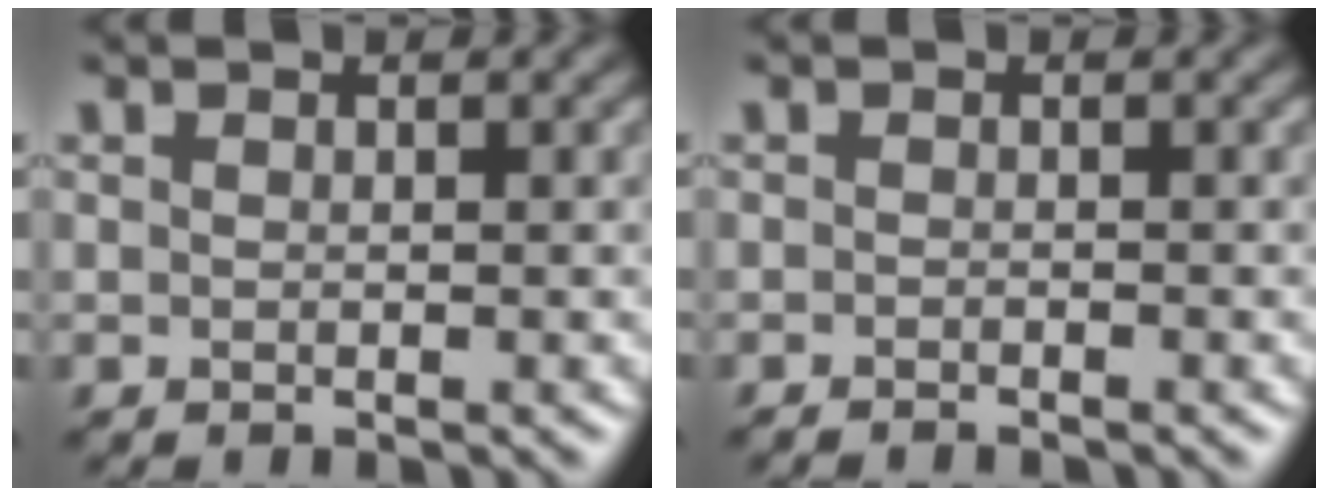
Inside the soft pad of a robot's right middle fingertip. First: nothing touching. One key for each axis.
{"total": 1.0, "fx": -0.9, "fy": 0.2, "fz": 0.4, "tx": -0.001, "ty": -0.003, "tz": -0.016}